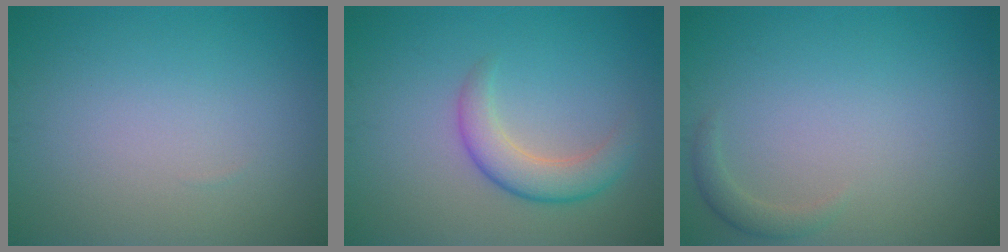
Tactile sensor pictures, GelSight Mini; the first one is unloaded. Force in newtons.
{"total": 3.5, "press": 3.5, "slide": 0.1}
{"total": 1.2, "press": 1.2, "slide": 0.2}